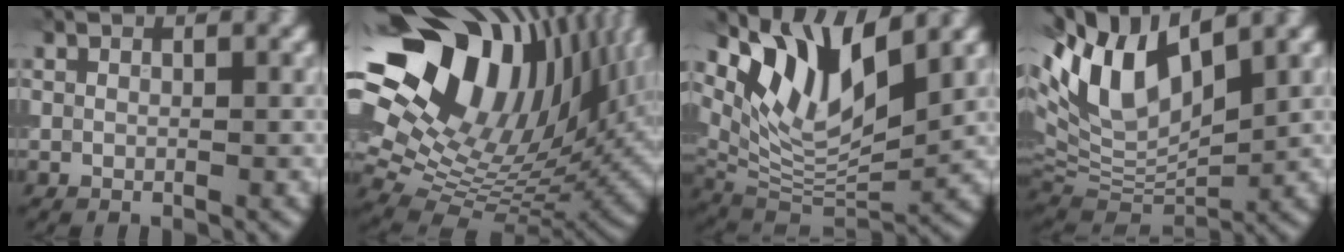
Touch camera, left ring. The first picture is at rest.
{"total": 19.4, "force": [9.8, 10.5, 13.0], "torque": [-0.231, 0.059, 0.168]}
{"total": 9.3, "force": [5.3, 3.6, 6.7], "torque": [-0.126, -0.014, 0.104]}
{"total": 10.8, "force": [4.5, 5.4, 8.2], "torque": [-0.182, 0.010, 0.083]}